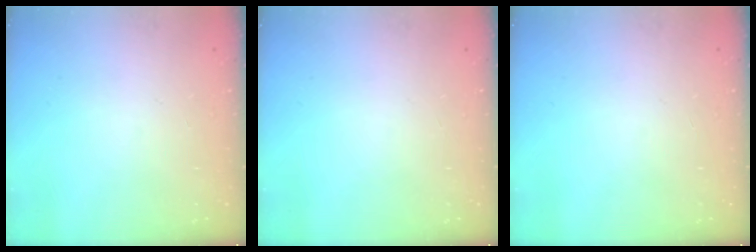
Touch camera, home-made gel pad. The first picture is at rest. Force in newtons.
{"total": 0.0}
{"total": 0.0}